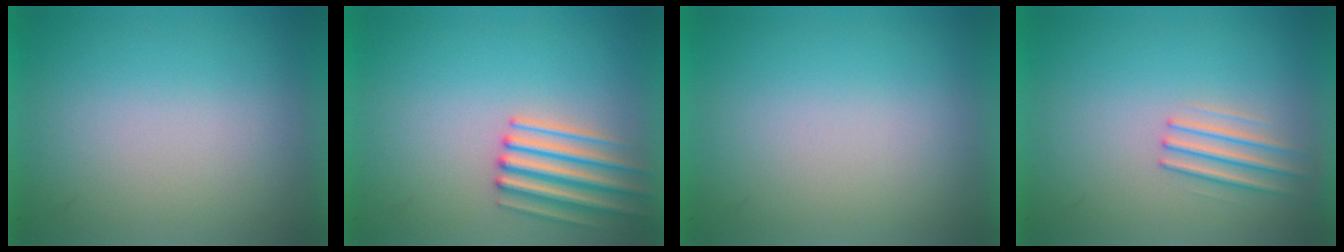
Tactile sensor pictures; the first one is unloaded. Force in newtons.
{"total": 3.1}
{"total": 0.0}
{"total": 2.4}